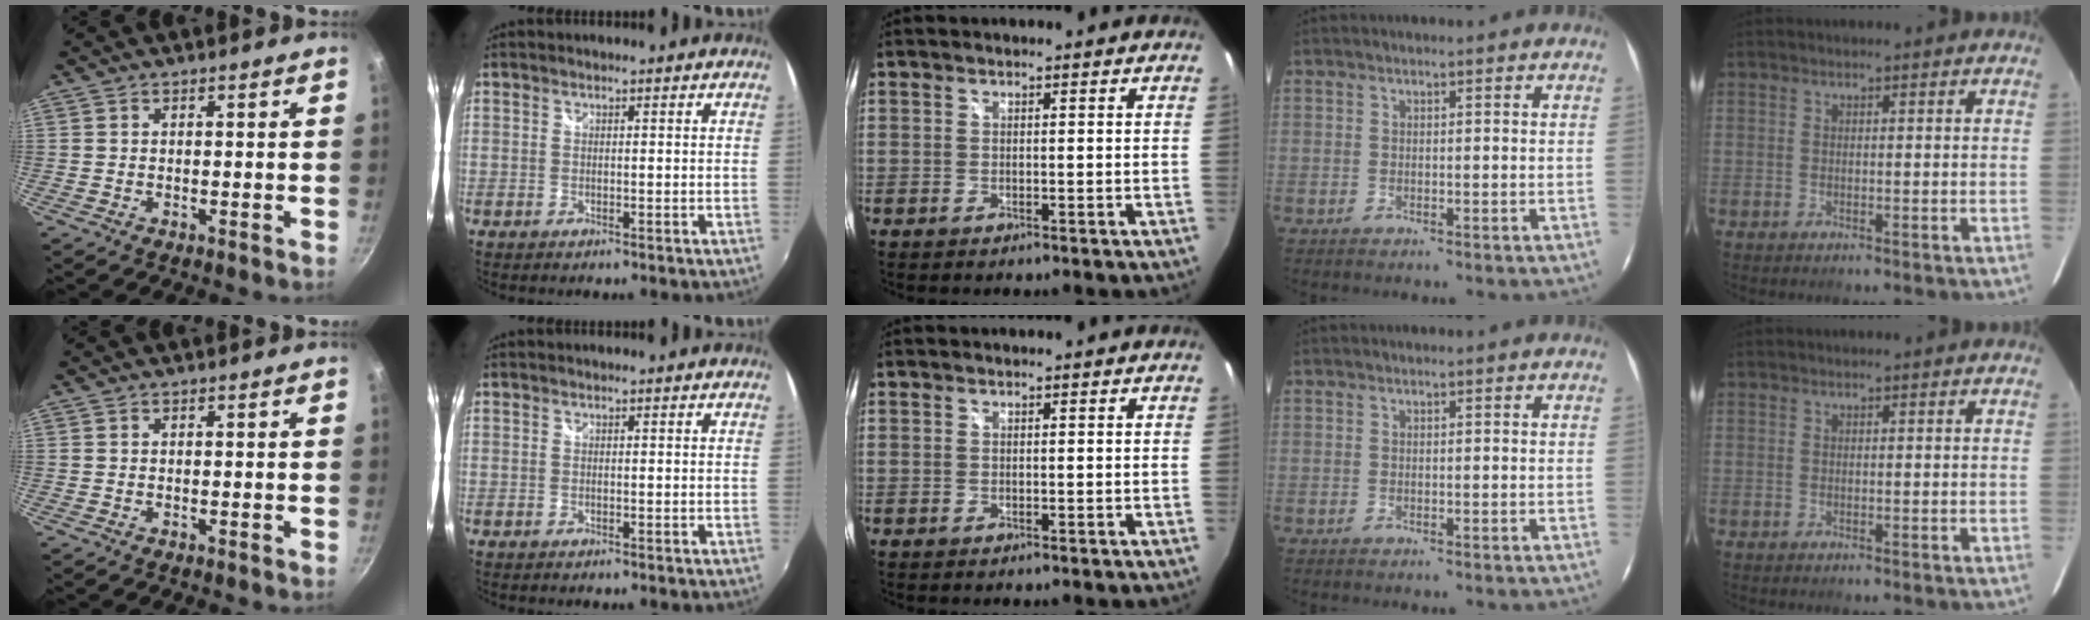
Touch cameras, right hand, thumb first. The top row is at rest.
{}